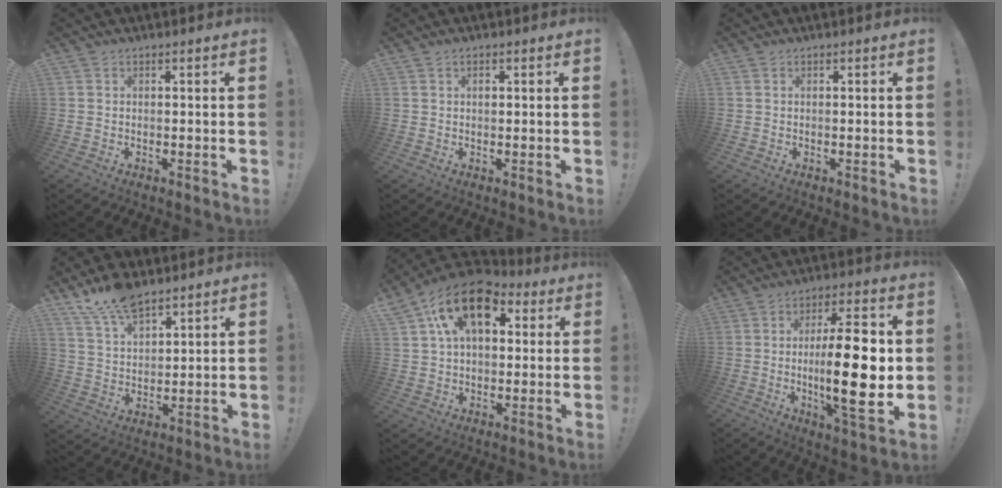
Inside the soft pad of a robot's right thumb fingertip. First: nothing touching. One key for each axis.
{"total": 1.0, "fx": 0.3, "fy": 0.7, "fz": 0.6, "tx": -0.005, "ty": -0.001, "tz": 0.003}
{"total": 0.0}
{"total": 12.5, "fx": 9.5, "fy": 6.1, "fz": 5.4, "tx": -0.095, "ty": -0.059, "tz": 0.181}
{"total": 16.7, "fx": 7.1, "fy": 10.5, "fz": 10.9, "tx": -0.164, "ty": -0.024, "tz": 0.128}
{"total": 21.2, "fx": -0.8, "fy": 5.4, "fz": 20.5, "tx": -0.339, "ty": -0.008, "tz": -0.018}